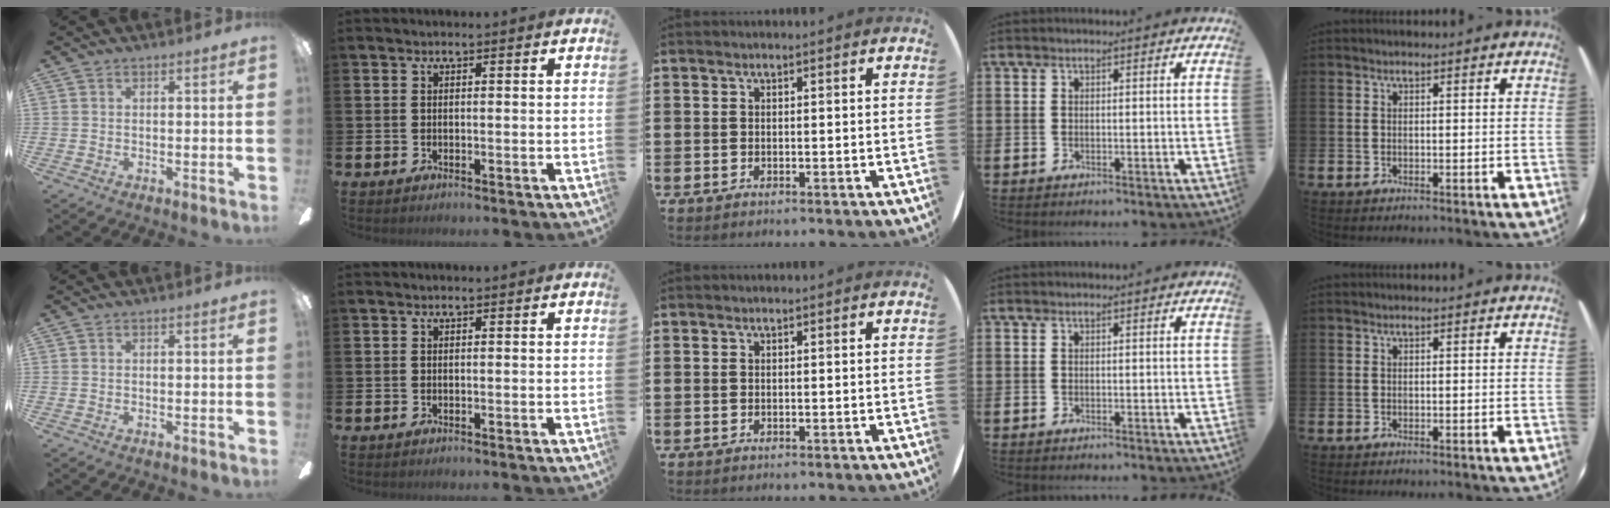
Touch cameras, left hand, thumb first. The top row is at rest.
{}